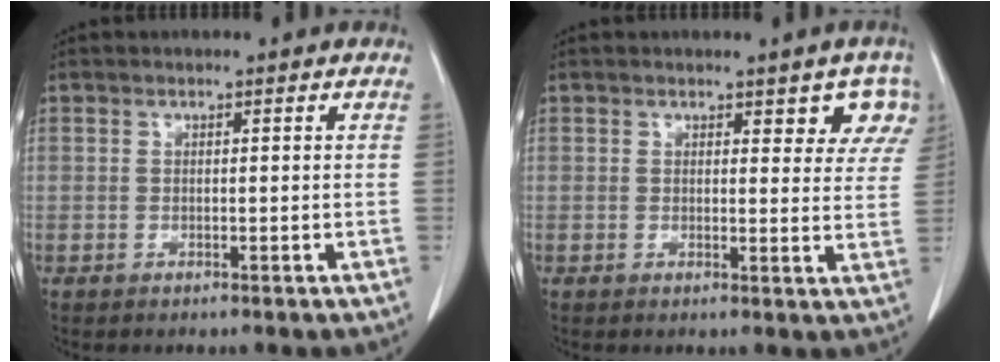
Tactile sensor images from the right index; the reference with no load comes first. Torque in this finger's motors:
{"motor_torque": [0.14, 0.18, 0.03, 0.01]}